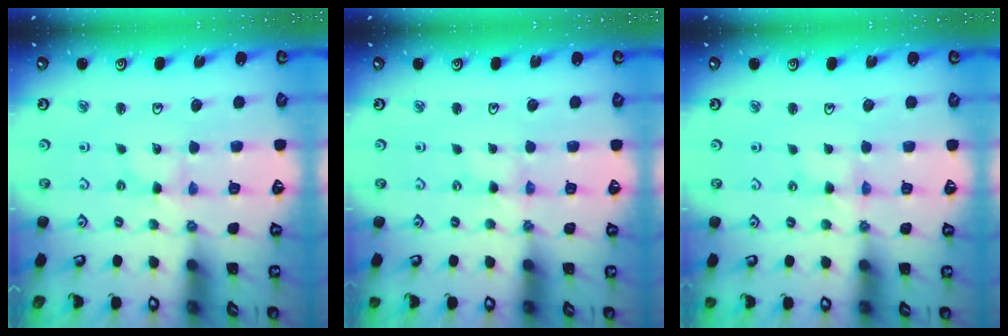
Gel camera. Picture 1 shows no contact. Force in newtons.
{"total": 0.0}
{"total": 1.7, "press": 1.7, "slide": 0.2}